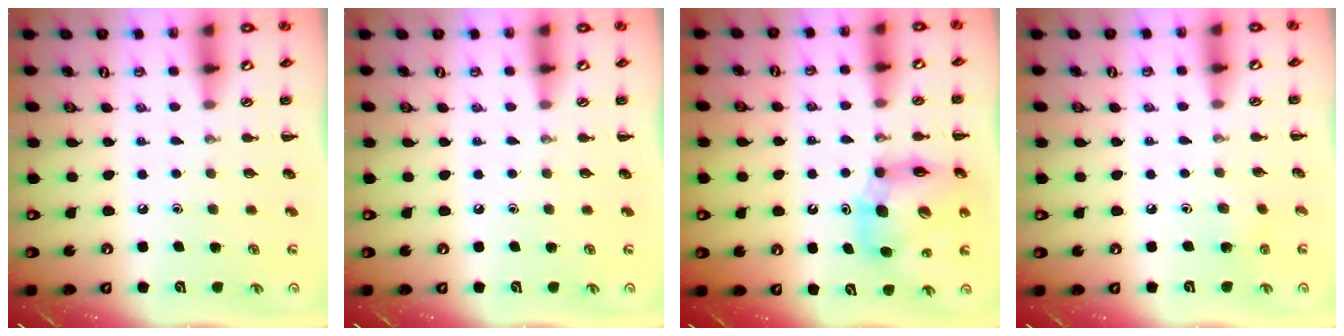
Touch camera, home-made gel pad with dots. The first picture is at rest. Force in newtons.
{"total": 0.0}
{"total": 10.6, "press": 10.3, "slide": 2.6}
{"total": 2.9, "press": 2.7, "slide": 1.0}